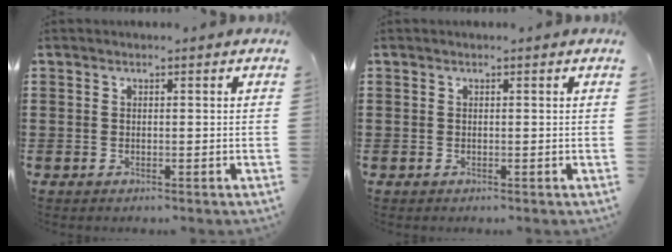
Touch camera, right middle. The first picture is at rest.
{"total": 0.0}